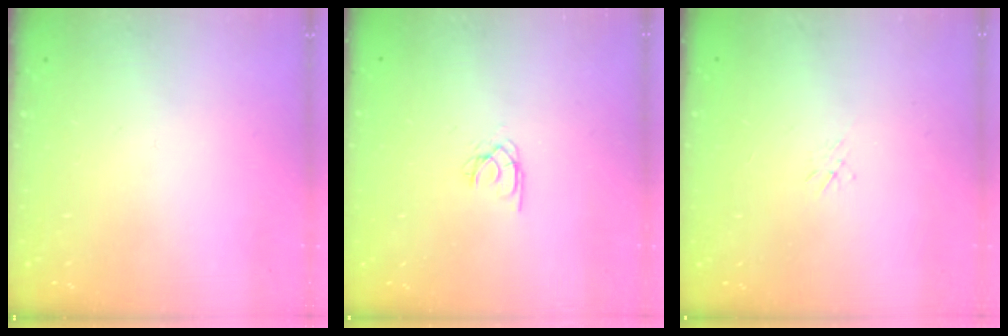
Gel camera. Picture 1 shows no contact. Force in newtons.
{"total": 1.7, "press": 1.7, "slide": 0.1}
{"total": 1.2, "press": 1.1, "slide": 0.3}